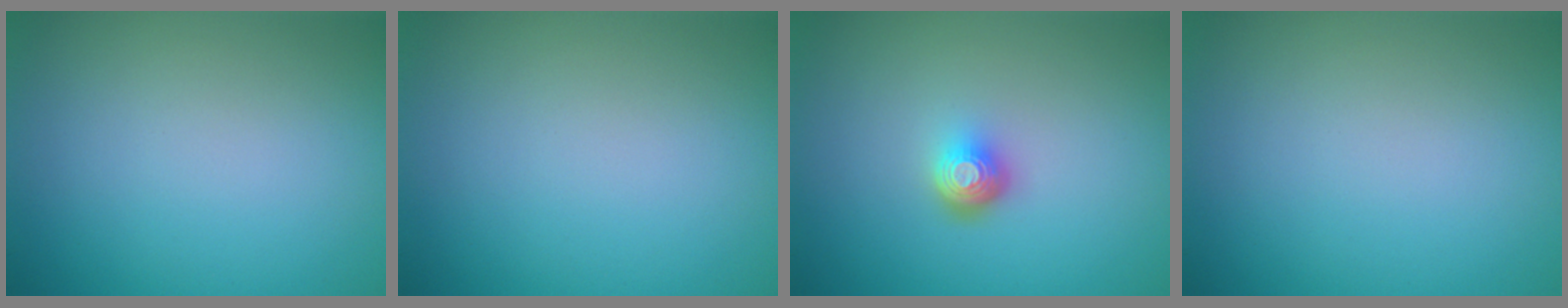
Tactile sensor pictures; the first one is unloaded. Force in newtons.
{"total": 0.0}
{"total": 2.2, "press": 1.5, "slide": 1.6}
{"total": 0.0}